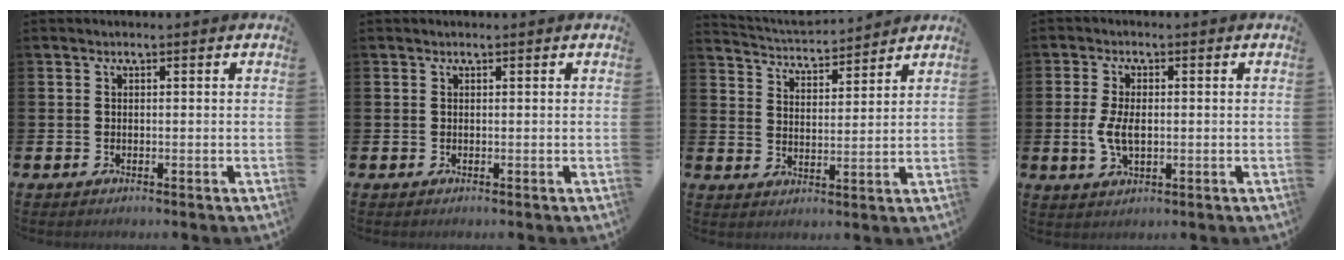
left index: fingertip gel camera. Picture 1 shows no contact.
{"total": 0.0}
{"total": 4.3, "force": [4.3, 0.6, 0.0], "torque": [-0.021, -0.033, 0.073]}
{"total": 4.5, "force": [-0.1, 2.4, 3.8], "torque": [-0.068, 0.000, -0.006]}